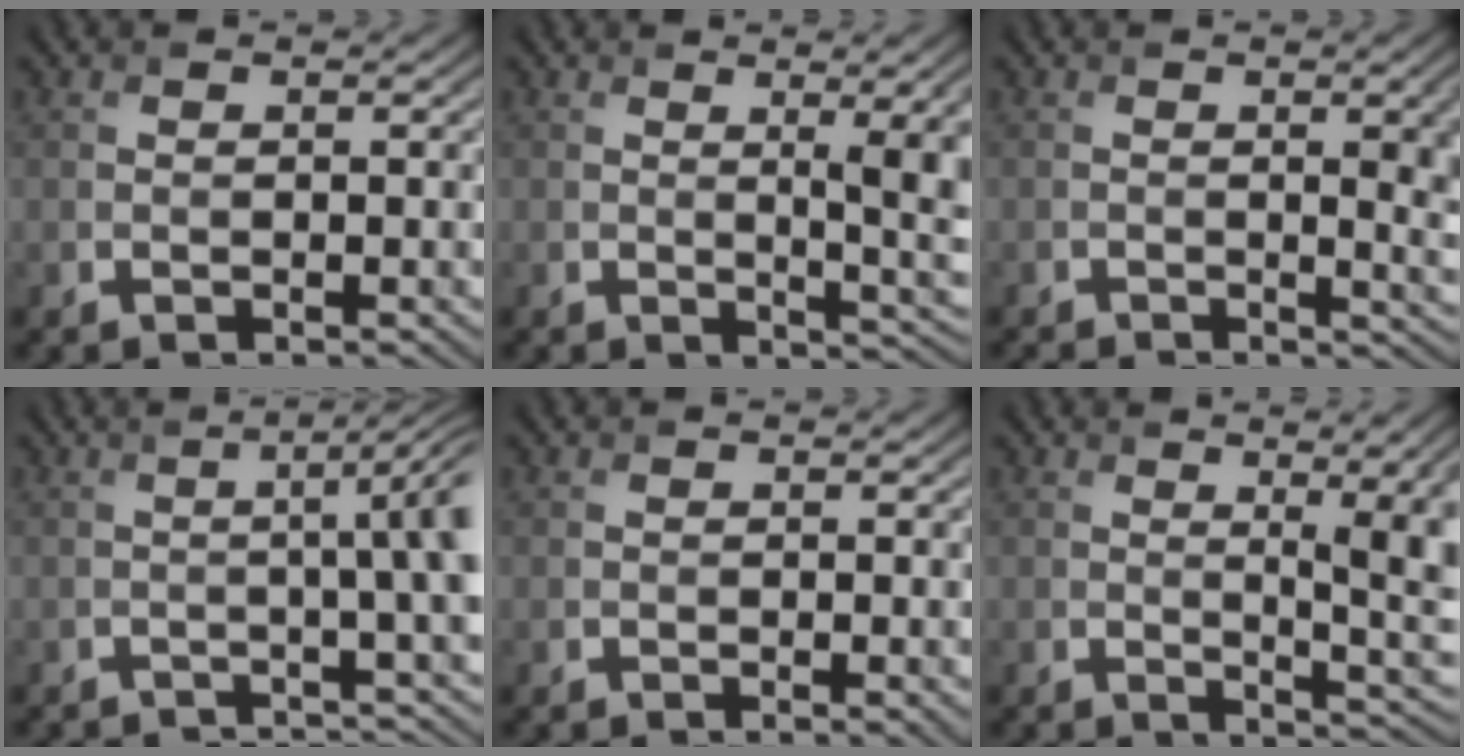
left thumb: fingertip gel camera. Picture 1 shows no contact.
{"total": 7.0, "force": [0.8, 2.0, 6.6], "torque": [-0.078, 0.008, 0.020]}
{"total": 7.0, "force": [-0.6, 2.3, 6.6], "torque": [-0.073, -0.004, 0.000]}
{"total": 6.7, "force": [-1.3, 1.1, 6.5], "torque": [-0.069, 0.001, -0.015]}
{"total": 0.8, "force": [-0.1, 0.2, 0.8], "torque": [-0.012, 0.000, -0.002]}
{"total": 8.0, "force": [1.0, 2.4, 7.5], "torque": [-0.084, 0.011, 0.018]}